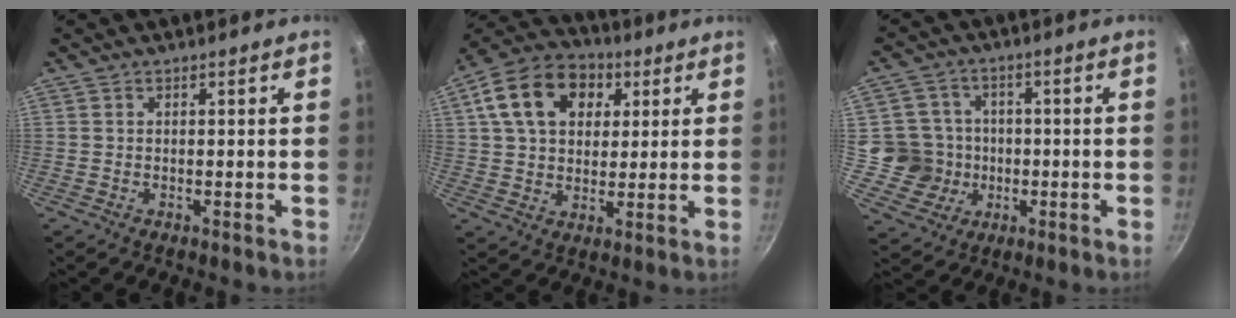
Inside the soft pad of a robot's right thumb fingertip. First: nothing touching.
{"total": 16.1, "force": [5.3, 11.5, 9.8], "torque": [-0.155, 0.014, 0.075]}
{"total": 9.0, "force": [-1.0, 8.9, 1.4], "torque": [0.010, 0.021, -0.022]}